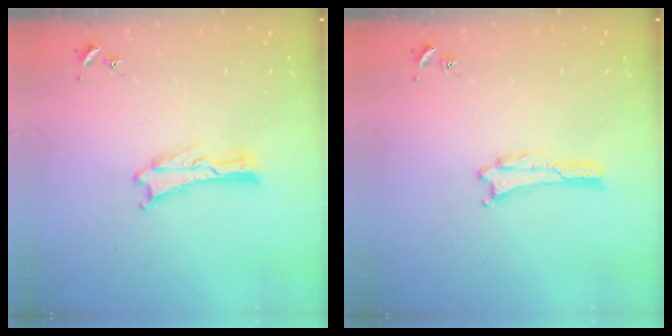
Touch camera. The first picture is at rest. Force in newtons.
{"total": 0.0}